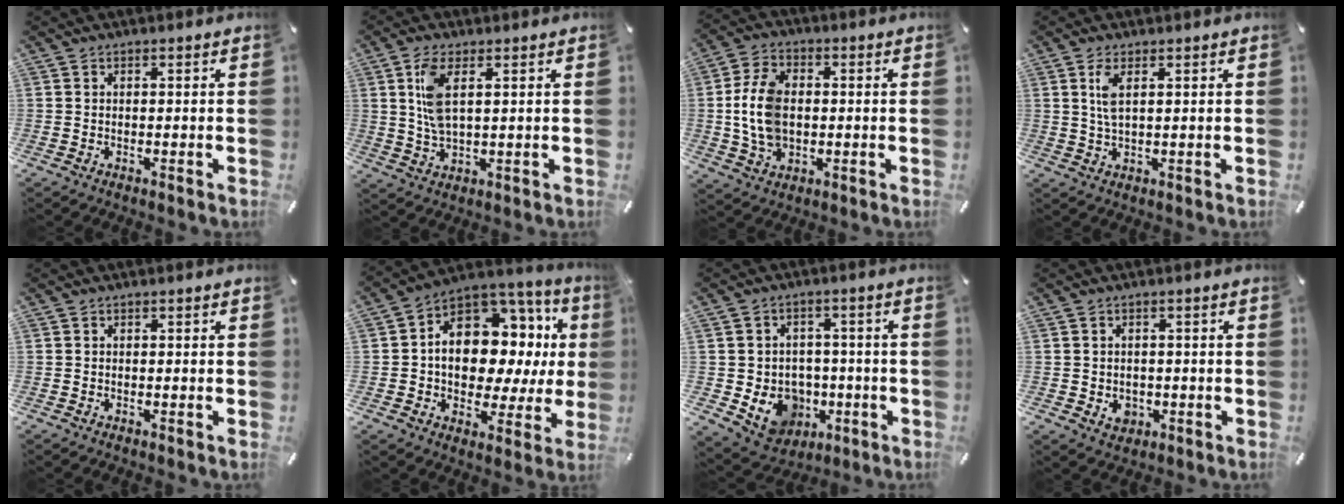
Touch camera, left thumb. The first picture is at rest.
{"total": 7.3, "force": [2.2, 3.1, 6.3], "torque": [-0.144, 0.001, 0.036]}
{"total": 11.1, "force": [-0.3, 8.1, 7.6], "torque": [-0.183, 0.009, -0.006]}
{"total": 4.1, "force": [1.3, 1.4, 3.6], "torque": [-0.085, 0.002, 0.020]}
{"total": 0.0}
{"total": 15.5, "force": [2.0, 10.9, 10.9], "torque": [-0.174, -0.030, 0.034]}
{"total": 10.1, "force": [-2.3, 9.2, 3.4], "torque": [-0.055, 0.005, -0.033]}
{"total": 3.7, "force": [-0.7, 3.2, 1.6], "torque": [-0.011, 0.000, -0.013]}